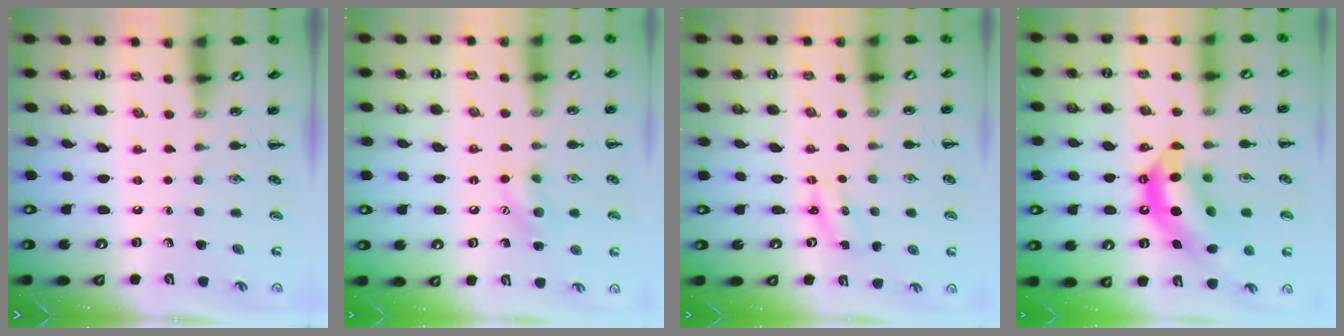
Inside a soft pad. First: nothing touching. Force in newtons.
{"total": 8.5, "press": 8.4, "slide": 0.7}
{"total": 2.2, "press": 2.1, "slide": 0.6}
{"total": 16.0, "press": 15.4, "slide": 4.5}